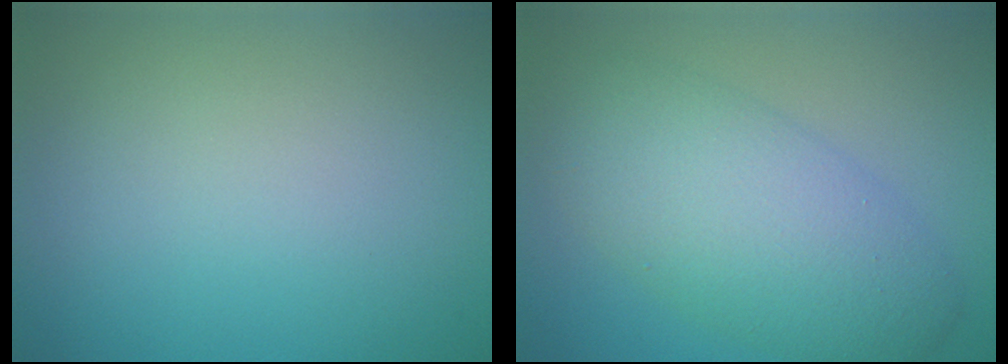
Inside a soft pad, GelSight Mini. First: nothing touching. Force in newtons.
{"total": 7.0, "press": 7.0, "slide": 0.3}